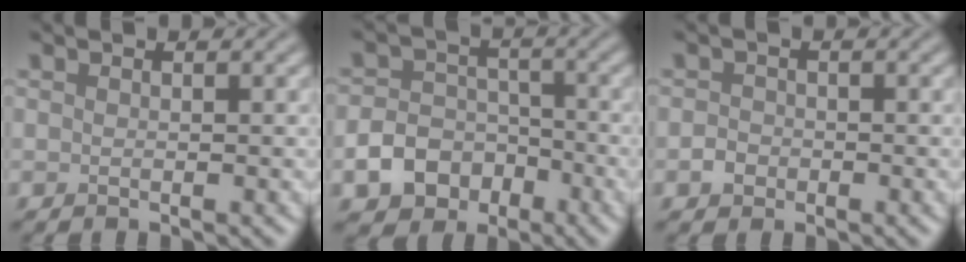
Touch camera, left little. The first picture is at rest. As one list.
[{"total": 5.1, "force": [-2.5, 3.9, 2.2], "torque": [-0.022, 0.000, -0.052]}, {"total": 1.4, "force": [-0.6, 1.1, 0.5], "torque": [-0.003, 0.000, -0.014]}]